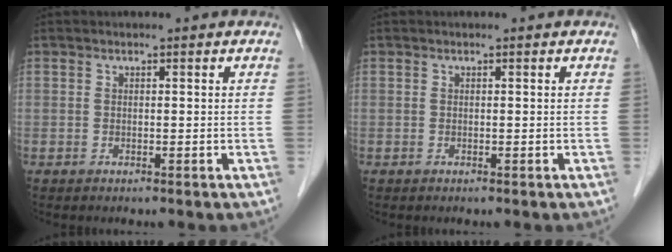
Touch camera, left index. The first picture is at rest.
{"total": 0.0}